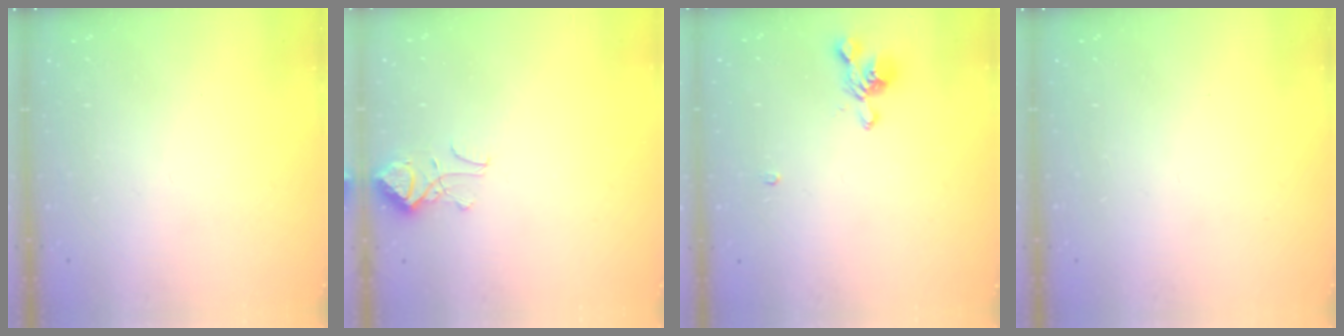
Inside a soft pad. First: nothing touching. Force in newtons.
{"total": 2.9, "press": 2.8, "slide": 0.8}
{"total": 1.5, "press": 1.3, "slide": 0.8}
{"total": 0.0}